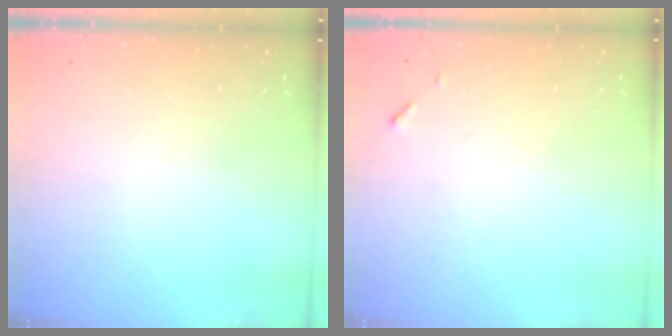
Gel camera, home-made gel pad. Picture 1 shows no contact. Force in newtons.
{"total": 4.6, "press": 4.6, "slide": 0.3}